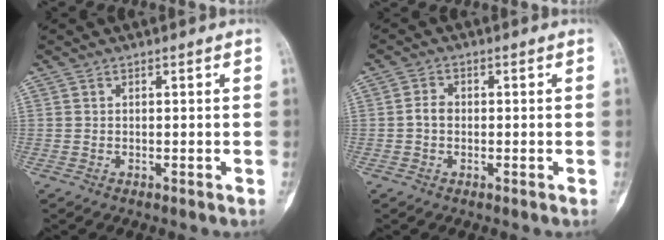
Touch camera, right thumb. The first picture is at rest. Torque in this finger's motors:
{"motor_torque": [0.53, 0.45, 0.19, -0.19, 0.11]}